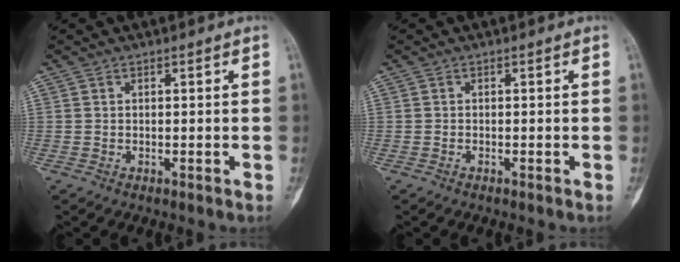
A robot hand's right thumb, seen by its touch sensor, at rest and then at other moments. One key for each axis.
{"total": 0.0}